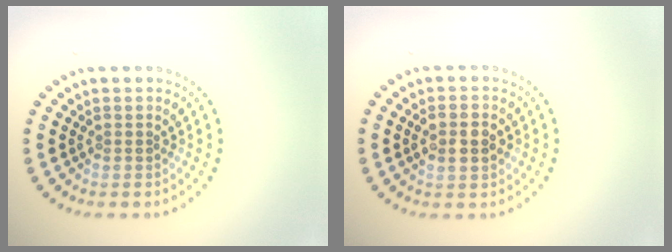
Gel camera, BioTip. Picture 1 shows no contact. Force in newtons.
{"total": 2.5, "press": 2.4, "slide": 0.4}